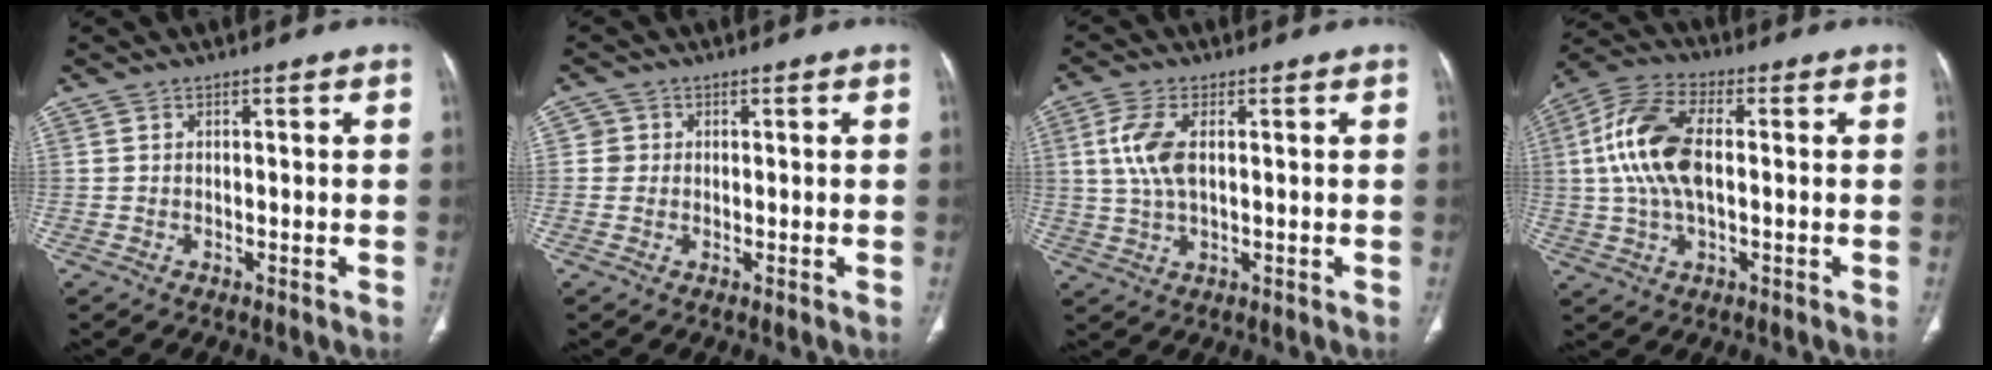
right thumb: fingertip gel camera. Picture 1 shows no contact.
{"total": 2.0, "force": [0.2, 2.0, 0.1], "torque": [0.013, 0.006, -0.001]}
{"total": 7.1, "force": [1.4, 3.4, 6.0], "torque": [-0.146, 0.004, 0.029]}
{"total": 13.5, "force": [0.8, 7.0, 11.5], "torque": [-0.243, 0.023, 0.012]}